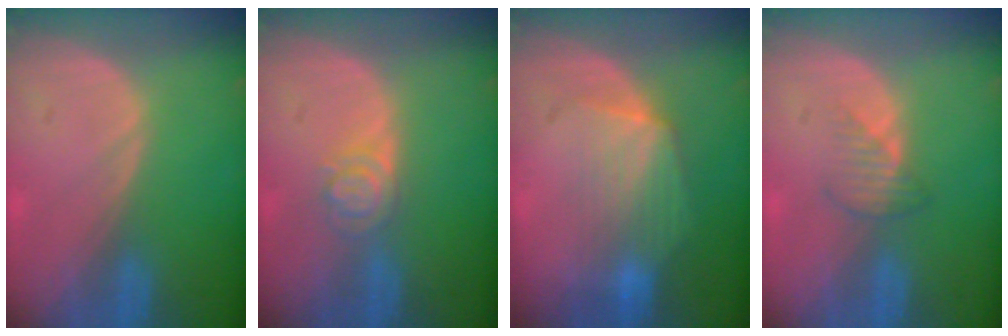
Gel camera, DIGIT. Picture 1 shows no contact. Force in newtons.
{"total": 3.9, "press": 3.6, "slide": 1.6}
{"total": 6.9, "press": 6.5, "slide": 2.4}
{"total": 2.5, "press": 2.5, "slide": 0.2}